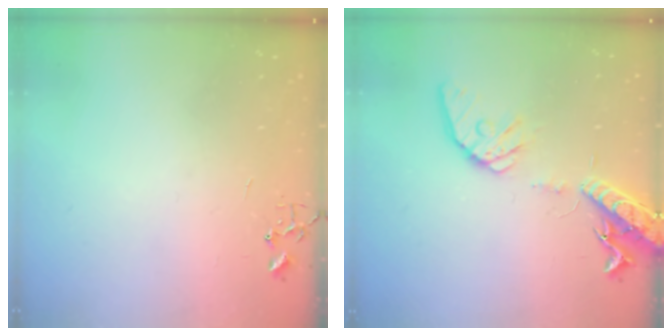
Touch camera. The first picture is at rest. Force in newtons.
{"total": 16.1, "press": 15.8, "slide": 3.0}